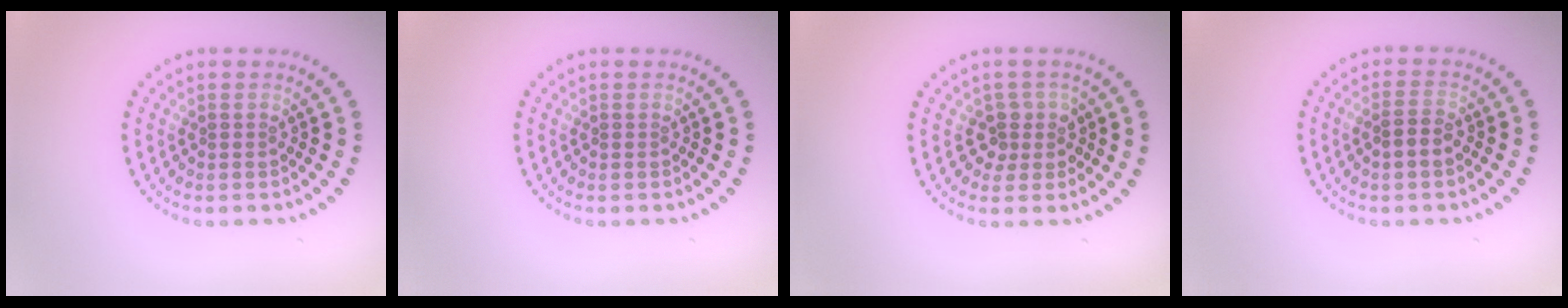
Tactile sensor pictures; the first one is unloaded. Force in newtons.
{"total": 0.0}
{"total": 2.2, "press": 1.8, "slide": 1.2}
{"total": 1.8, "press": 1.7, "slide": 0.5}